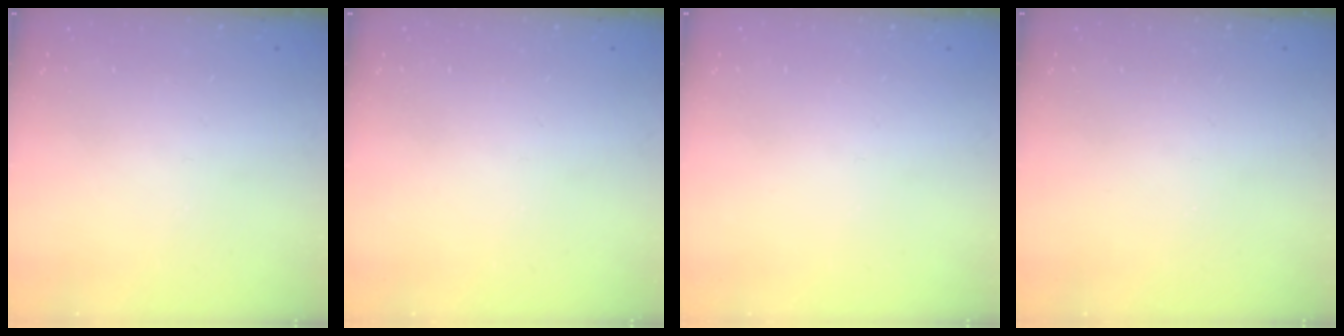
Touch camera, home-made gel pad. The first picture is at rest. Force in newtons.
{"total": 0.0}
{"total": 0.0}
{"total": 0.0}